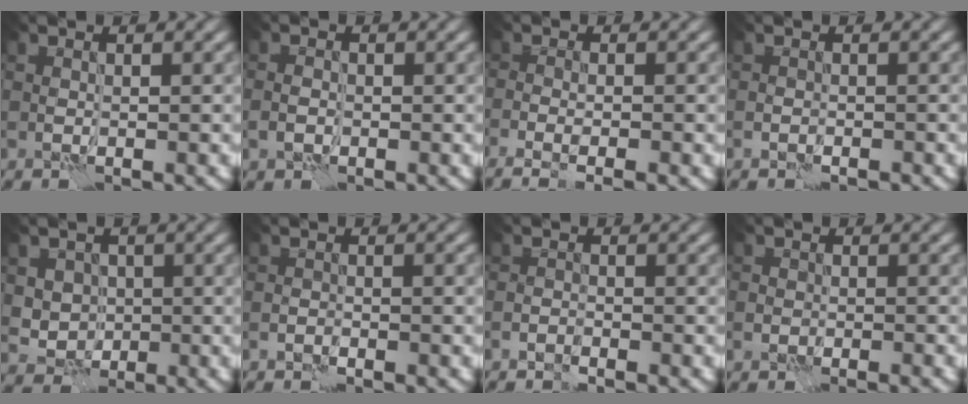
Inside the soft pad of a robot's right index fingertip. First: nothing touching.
{"total": 1.0, "force": [-0.6, 0.7, 0.3], "torque": [-0.007, 0.006, -0.010]}
{"total": 4.1, "force": [-2.4, 1.1, 3.1], "torque": [-0.042, 0.000, -0.034]}
{"total": 1.0, "force": [-1.0, 0.0, -0.2], "torque": [0.002, 0.003, -0.017]}
{"total": 2.8, "force": [0.3, 2.8, 0.5], "torque": [-0.012, 0.000, 0.015]}
{"total": 1.0, "force": [-1.0, 0.0, 0.1], "torque": [0.003, 0.005, -0.020]}
{"total": 1.3, "force": [-1.3, -0.1, -0.1], "torque": [-0.002, 0.004, -0.025]}
{"total": 1.4, "force": [-1.4, 0.2, 0.1], "torque": [0.002, 0.001, -0.023]}